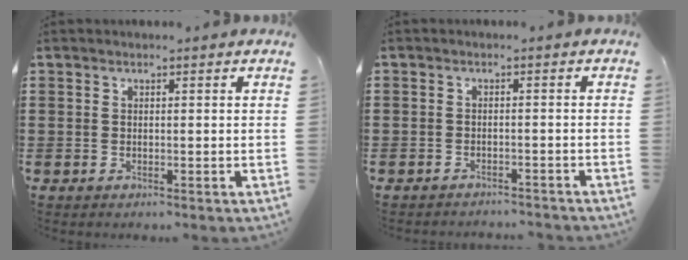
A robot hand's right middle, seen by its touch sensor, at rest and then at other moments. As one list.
[{"total": 1.9, "force": [-1.9, 0.3, -0.3], "torque": [0.001, 0.003, -0.043]}]